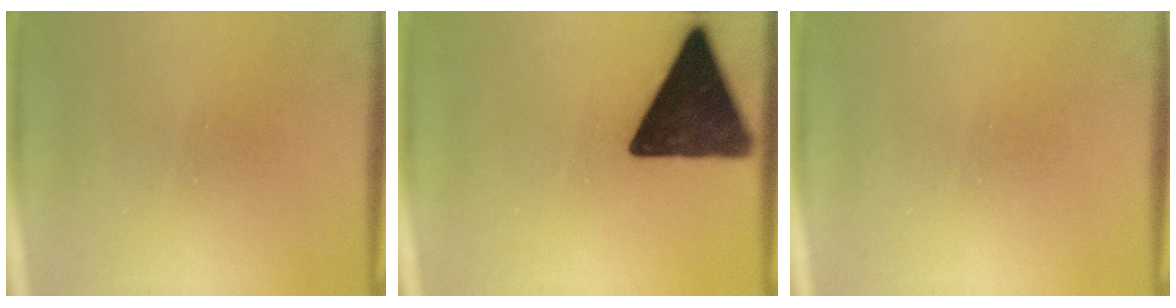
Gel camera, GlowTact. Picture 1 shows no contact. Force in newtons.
{"total": 15.4}
{"total": 0.0}